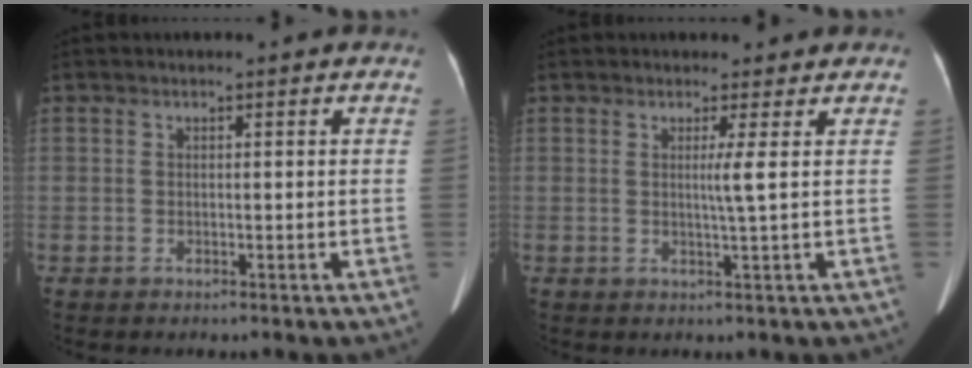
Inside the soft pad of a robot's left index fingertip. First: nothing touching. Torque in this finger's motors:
{"motor_torque": [0.25, -0.18, 0.25, 0.02]}